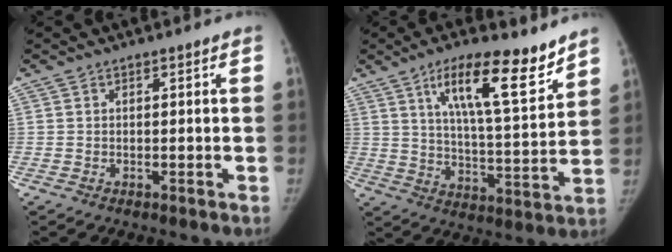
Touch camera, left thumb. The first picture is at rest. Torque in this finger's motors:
{"motor_torque": [0.44, -0.04, 1.44, -1.33, 0.40]}